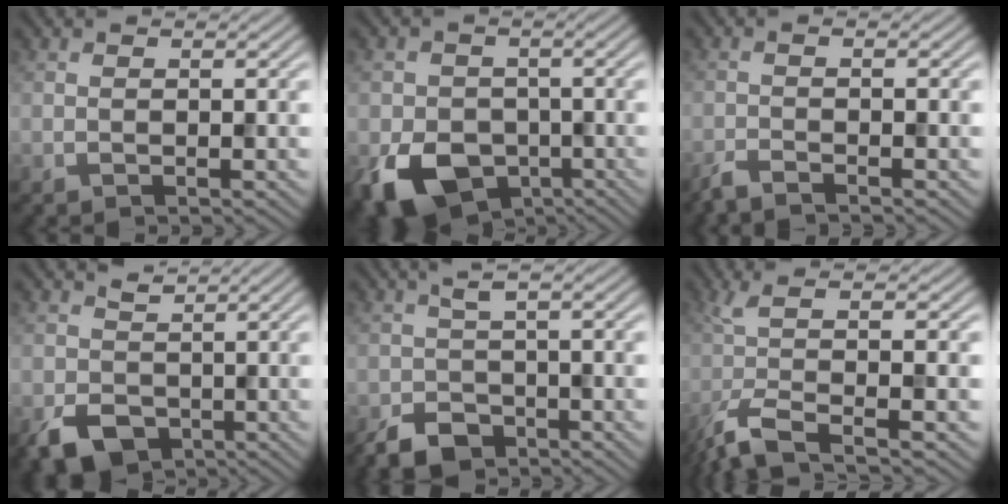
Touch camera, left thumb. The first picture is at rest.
{"total": 10.5, "force": [-4.4, 7.7, 5.6], "torque": [-0.122, -0.036, -0.084]}
{"total": 2.4, "force": [-2.0, 0.3, 1.3], "torque": [-0.023, -0.006, -0.047]}
{"total": 5.2, "force": [-1.1, 4.2, 2.9], "torque": [-0.064, -0.014, -0.020]}
{"total": 4.1, "force": [-2.3, 2.3, 2.5], "torque": [-0.053, -0.007, -0.044]}
{"total": 7.3, "force": [-2.8, 1.8, 6.5], "torque": [-0.121, -0.009, -0.068]}